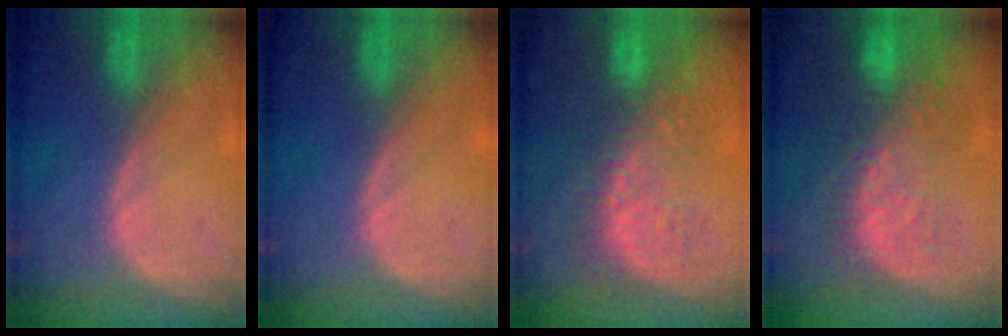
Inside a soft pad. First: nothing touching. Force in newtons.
{"total": 0.0}
{"total": 9.1, "press": 8.6, "slide": 3.0}
{"total": 9.9, "press": 9.3, "slide": 3.4}